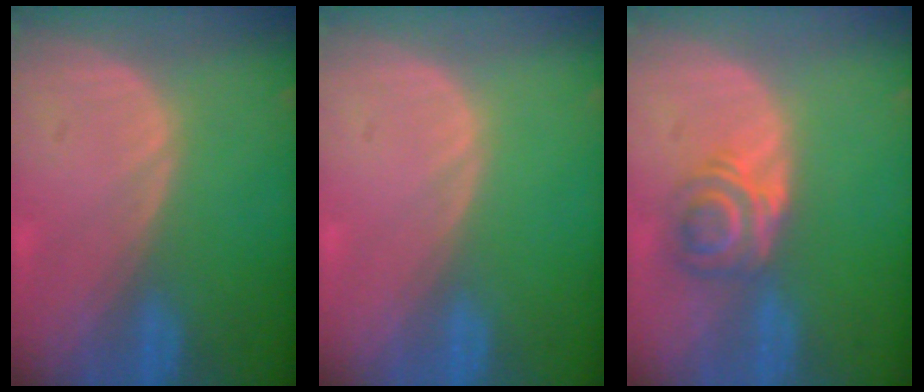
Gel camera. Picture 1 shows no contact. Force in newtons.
{"total": 0.0}
{"total": 5.8, "press": 4.9, "slide": 3.2}